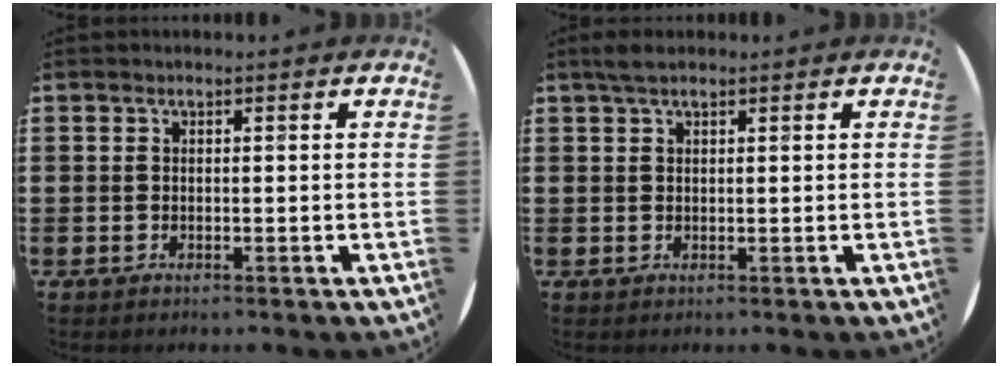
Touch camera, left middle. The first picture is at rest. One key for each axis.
{"total": 1.8, "fx": 1.3, "fy": 0.5, "fz": 1.1, "tx": -0.023, "ty": 0.005, "tz": 0.023}